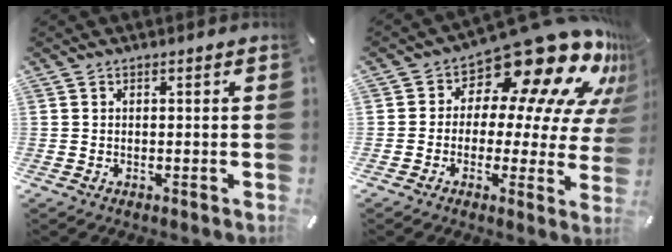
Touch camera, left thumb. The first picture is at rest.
{"total": 19.0, "force": [12.6, 8.2, 11.7], "torque": [-0.166, -0.108, 0.207]}